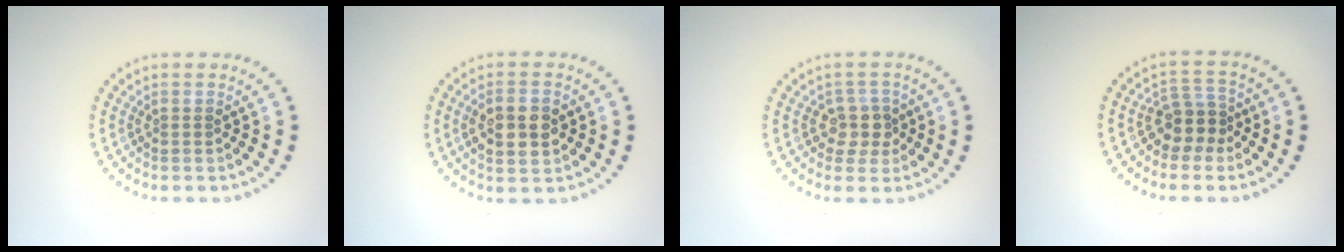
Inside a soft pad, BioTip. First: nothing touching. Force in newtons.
{"total": 3.8, "press": 3.8, "slide": 0.1}
{"total": 2.5, "press": 2.2, "slide": 1.1}
{"total": 2.8, "press": 2.3, "slide": 1.6}